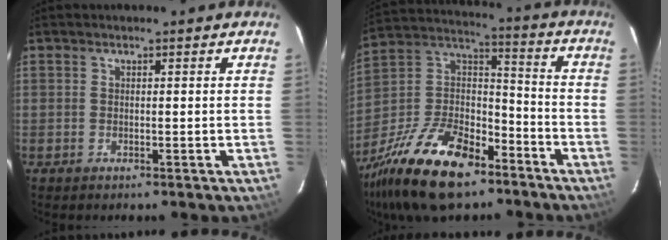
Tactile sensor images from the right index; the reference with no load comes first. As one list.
[{"total": 25.0, "force": [-16.2, 12.2, 14.6], "torque": [-0.314, 0.004, -0.277]}]